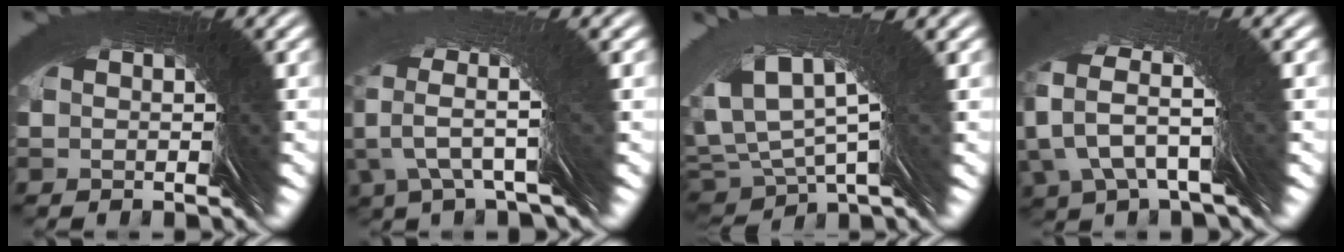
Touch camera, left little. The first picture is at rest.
{"total": 7.6, "force": [6.6, -3.7, 0.7], "torque": [0.005, 0.081, 0.074]}
{"total": 2.5, "force": [1.9, 0.4, 1.5], "torque": [-0.045, 0.018, 0.035]}
{"total": 6.0, "force": [5.3, -2.8, -0.5], "torque": [-0.013, 0.062, 0.066]}